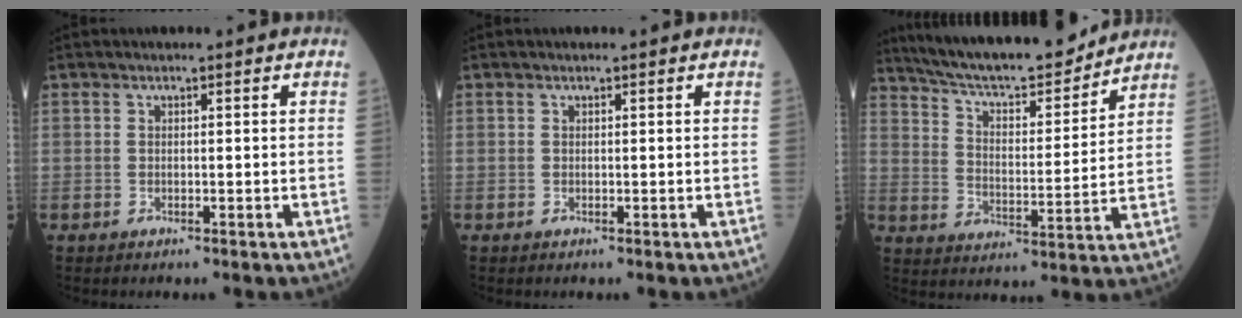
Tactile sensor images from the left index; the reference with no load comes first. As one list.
[{"total": 0.0}, {"total": 17.5, "force": [15.9, 2.4, 6.8], "torque": [-0.117, -0.002, 0.251]}]